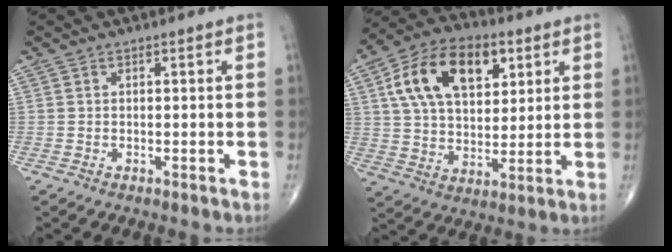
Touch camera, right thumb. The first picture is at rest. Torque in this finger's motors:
{"motor_torque": [0.28, 0.46, 0.20, 0.00, 0.35]}